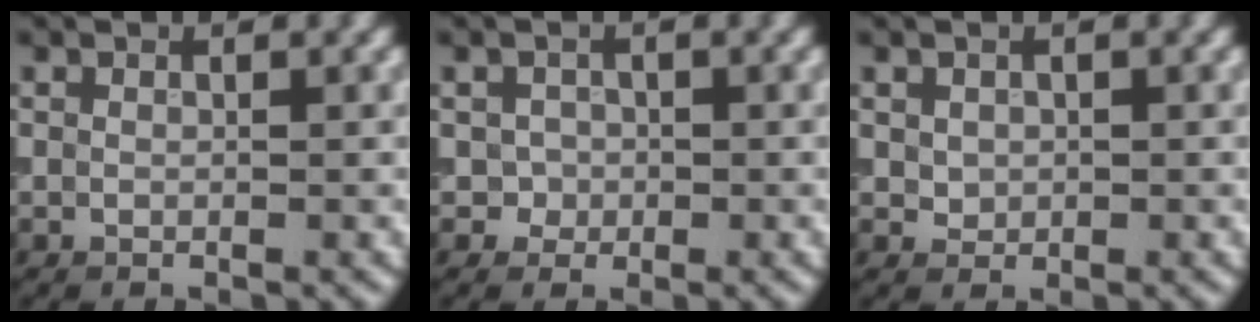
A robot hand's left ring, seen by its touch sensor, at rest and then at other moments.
{"total": 1.7, "force": [-0.1, 1.6, 0.5], "torque": [-0.003, -0.003, 0.003]}
{"total": 1.2, "force": [0.1, 1.0, 0.5], "torque": [-0.011, -0.003, 0.004]}